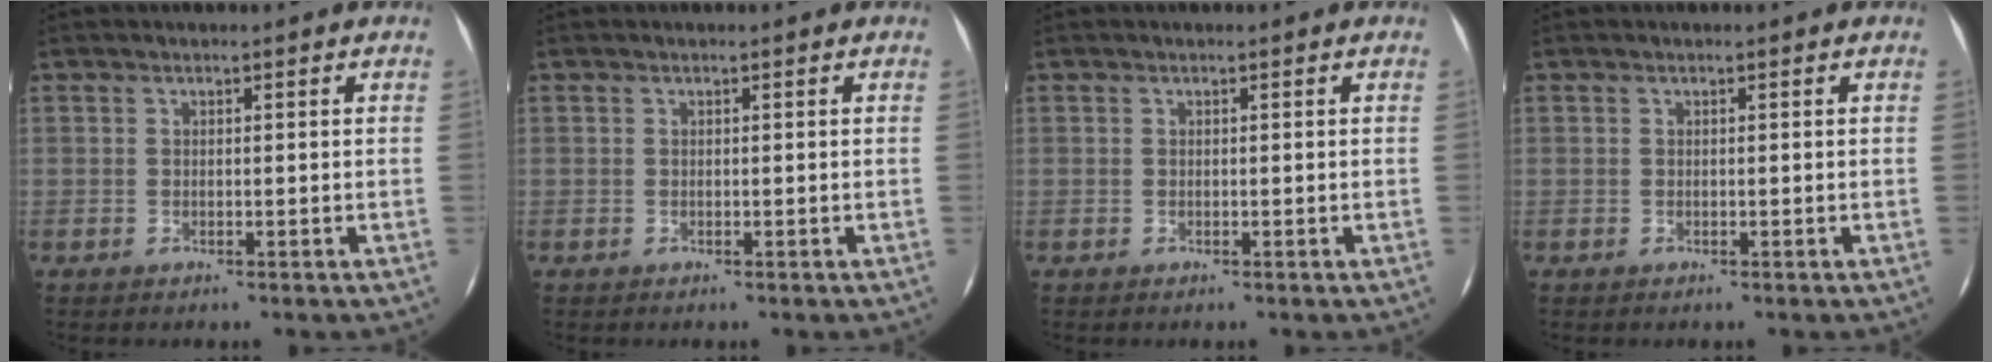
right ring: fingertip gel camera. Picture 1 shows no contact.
{"total": 0.0}
{"total": 0.0}
{"total": 0.0}